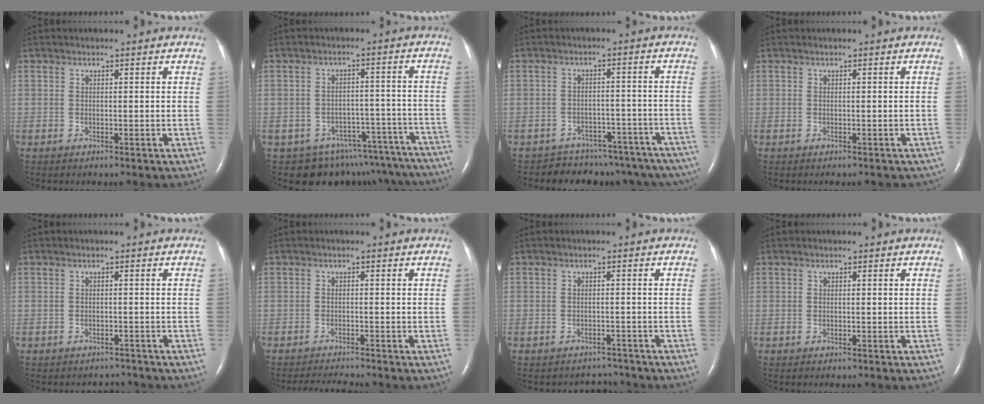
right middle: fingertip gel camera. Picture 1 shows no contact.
{"total": 17.7, "force": [-15.4, 8.0, 3.4], "torque": [-0.014, 0.051, -0.170]}
{"total": 15.6, "force": [-13.7, 6.8, 3.2], "torque": [-0.022, 0.043, -0.151]}
{"total": 3.6, "force": [-3.0, 1.5, 1.4], "torque": [-0.010, -0.004, -0.029]}
{"total": 2.6, "force": [-2.4, 1.1, -0.3], "torque": [0.000, 0.004, -0.033]}
{"total": 3.6, "force": [-3.5, -0.4, 0.8], "torque": [-0.019, -0.016, -0.054]}
{"total": 3.4, "force": [-3.1, 1.2, -0.7], "torque": [0.004, 0.008, -0.042]}
{"total": 0.0}